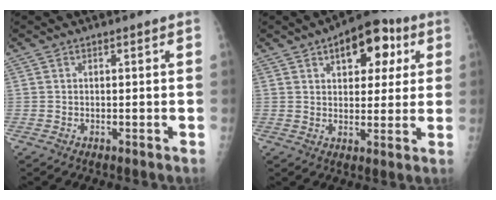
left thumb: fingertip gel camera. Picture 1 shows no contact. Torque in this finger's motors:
{"motor_torque": [0.15, 0.31, 0.27, 0.18, 0.14]}